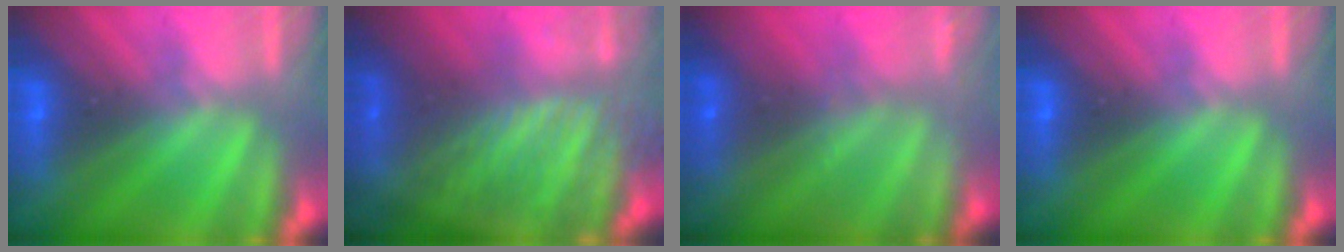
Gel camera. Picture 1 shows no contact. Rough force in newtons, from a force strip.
{"total": 4.4}
{"total": 2.3}
{"total": 0.0}